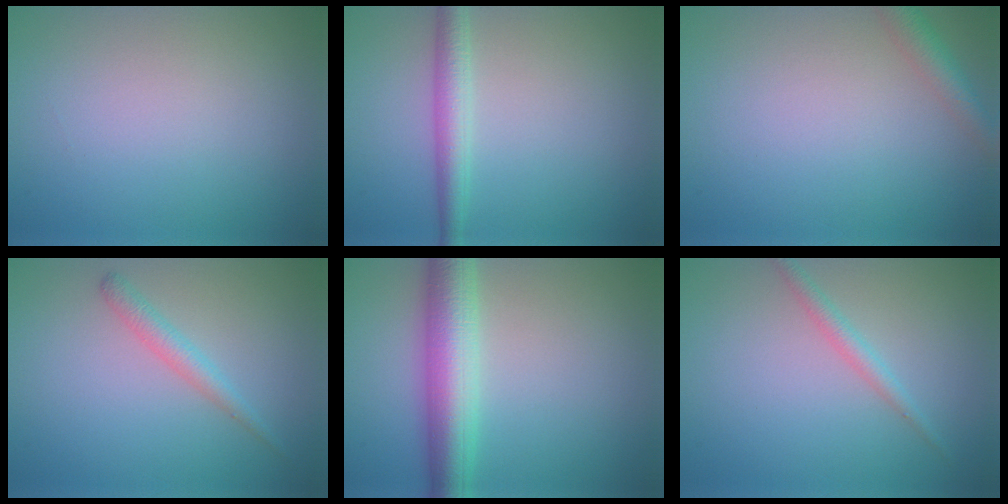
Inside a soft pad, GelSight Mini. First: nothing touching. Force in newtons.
{"total": 2.8, "press": 2.8, "slide": 0.0}
{"total": 2.4, "press": 2.4, "slide": 0.1}
{"total": 1.8, "press": 1.8, "slide": 0.1}
{"total": 6.6, "press": 6.6, "slide": 0.0}
{"total": 1.5, "press": 1.5, "slide": 0.1}